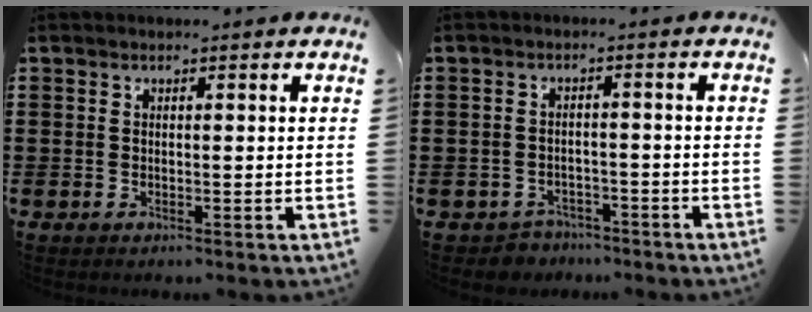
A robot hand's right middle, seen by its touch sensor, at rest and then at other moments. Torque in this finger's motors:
{"motor_torque": [-0.06, 0.06, 0.06, -0.02]}